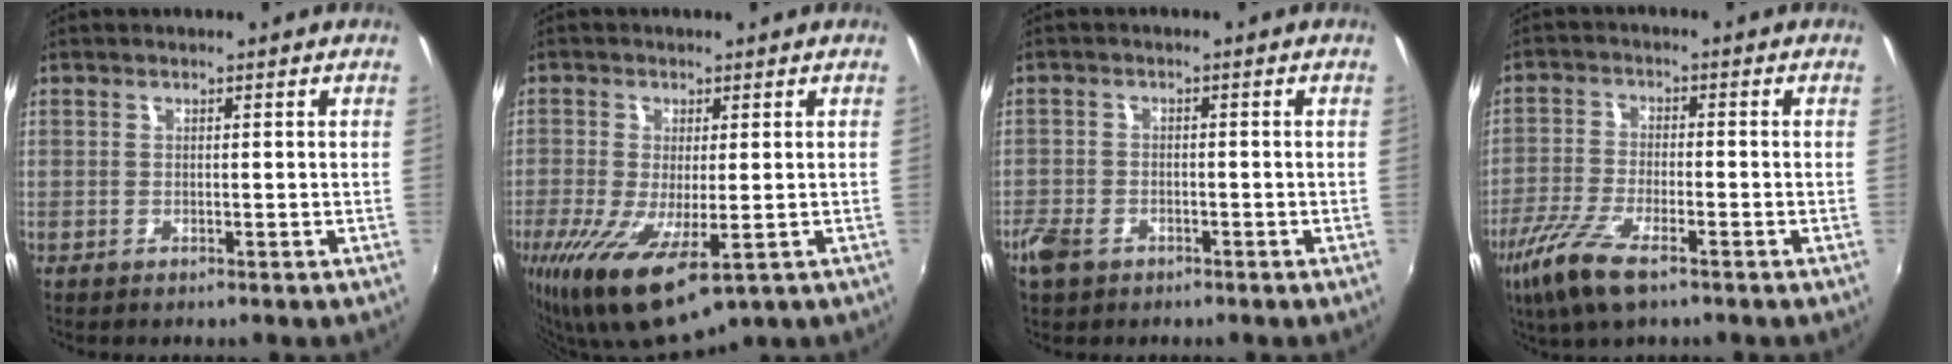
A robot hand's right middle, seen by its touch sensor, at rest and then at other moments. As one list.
[{"total": 11.8, "force": [-4.7, 4.3, 9.8], "torque": [-0.205, -0.048, -0.077]}, {"total": 4.7, "force": [-3.1, 2.6, 2.3], "torque": [-0.060, -0.009, -0.062]}, {"total": 9.7, "force": [-6.1, 2.8, 7.0], "torque": [-0.165, -0.024, -0.120]}]